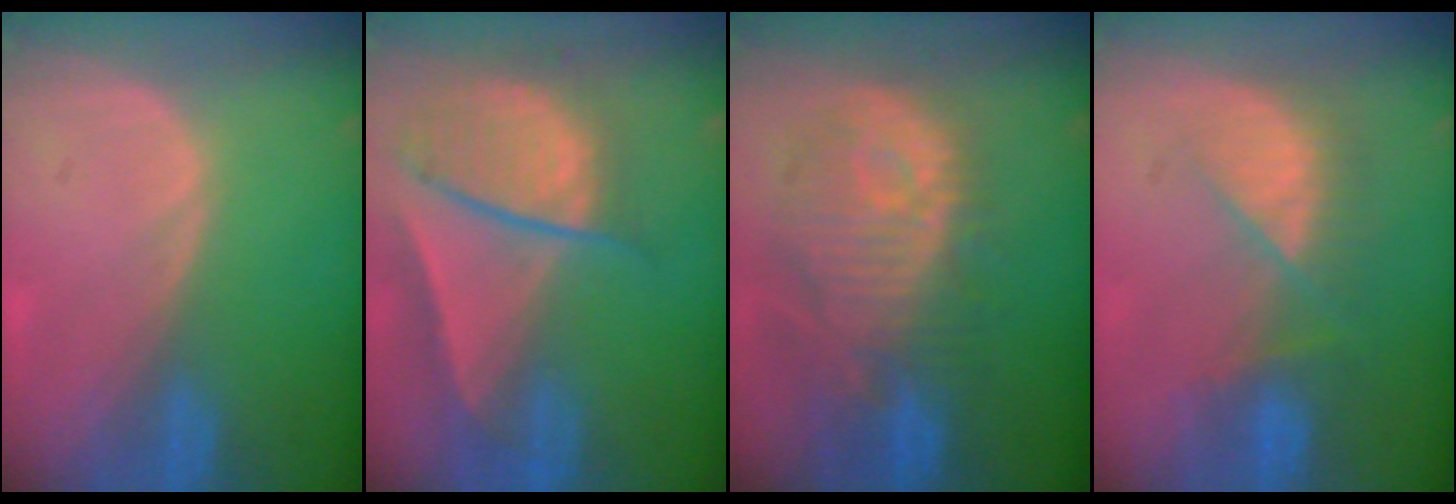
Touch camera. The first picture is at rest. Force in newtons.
{"total": 9.4, "press": 8.1, "slide": 4.8}
{"total": 11.9, "press": 10.8, "slide": 4.9}
{"total": 7.2, "press": 6.6, "slide": 2.9}